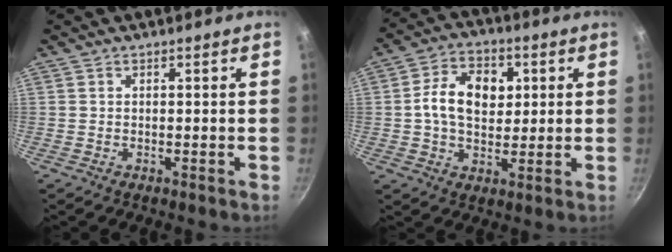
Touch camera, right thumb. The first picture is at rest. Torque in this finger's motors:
{"motor_torque": [1.32, 1.47, 0.64, -0.53, 0.09]}